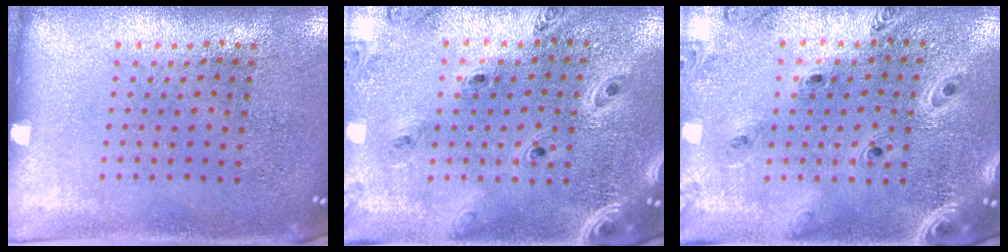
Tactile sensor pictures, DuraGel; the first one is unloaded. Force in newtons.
{"total": 1.3, "press": 1.3, "slide": 0.2}
{"total": 1.4, "press": 1.4, "slide": 0.1}